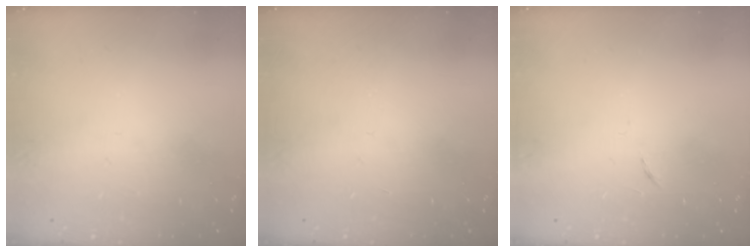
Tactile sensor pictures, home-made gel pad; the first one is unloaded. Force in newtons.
{"total": 0.0}
{"total": 2.6, "press": 2.6, "slide": 0.4}